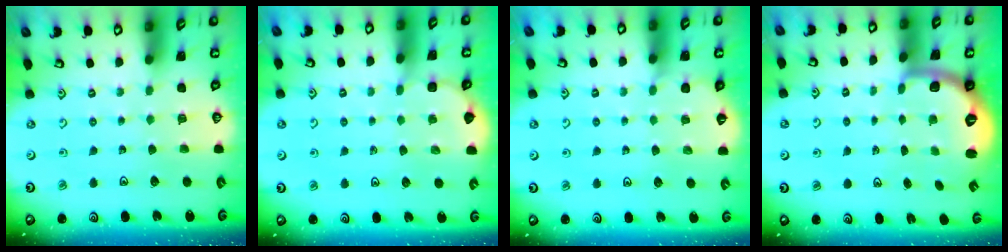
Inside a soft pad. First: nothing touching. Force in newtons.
{"total": 2.9, "press": 2.9, "slide": 0.2}
{"total": 2.9, "press": 2.8, "slide": 0.4}
{"total": 2.5, "press": 2.0, "slide": 1.6}